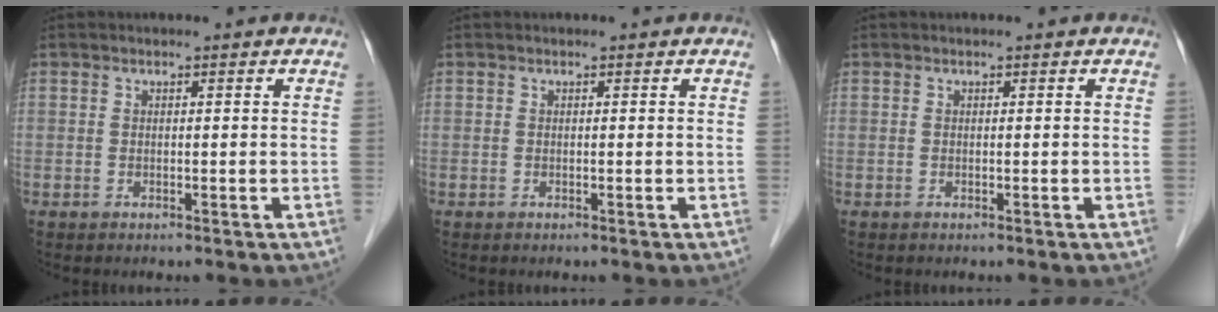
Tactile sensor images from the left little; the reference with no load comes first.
{"total": 0.0}
{"total": 0.0}